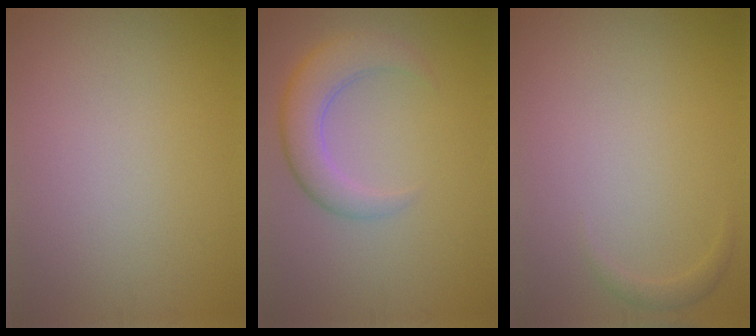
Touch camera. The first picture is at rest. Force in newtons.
{"total": 5.3, "press": 5.3, "slide": 0.1}
{"total": 0.8, "press": 0.8, "slide": 0.1}